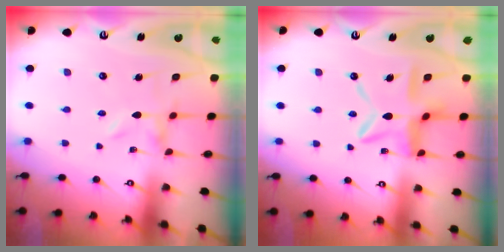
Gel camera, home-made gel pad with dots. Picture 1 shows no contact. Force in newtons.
{"total": 11.6, "press": 11.5, "slide": 1.2}